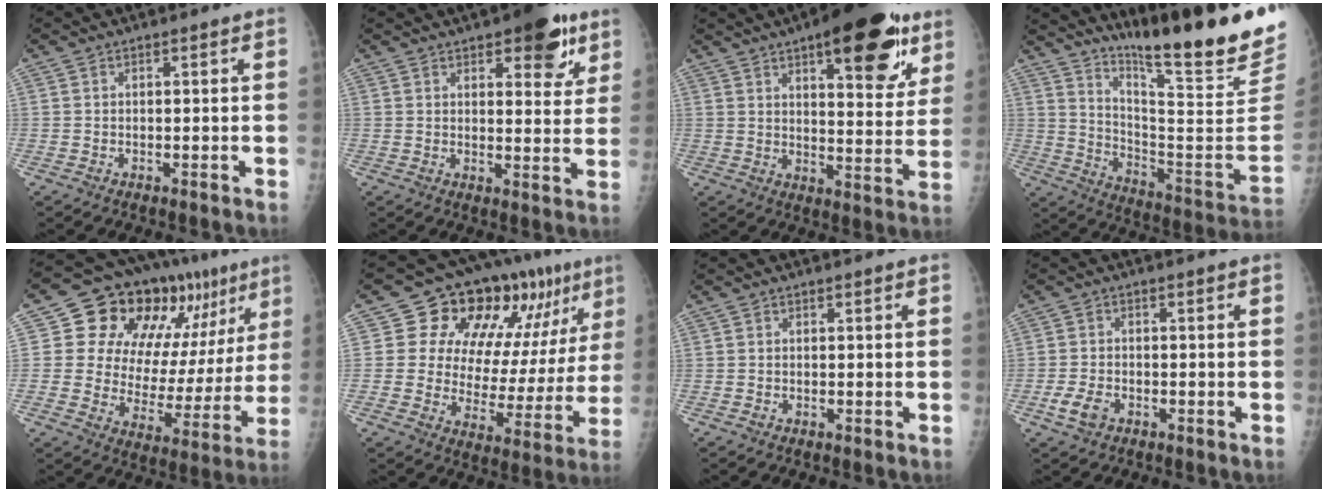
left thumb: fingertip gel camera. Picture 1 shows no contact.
{"total": 10.9, "force": [6.2, 4.5, 7.7], "torque": [-0.062, -0.024, 0.078]}
{"total": 20.9, "force": [11.4, 7.8, 15.7], "torque": [-0.175, -0.037, 0.157]}
{"total": 25.3, "force": [19.1, 1.6, 16.6], "torque": [-0.233, -0.135, 0.292]}
{"total": 22.7, "force": [11.3, 12.8, 15.0], "torque": [-0.158, -0.013, 0.173]}
{"total": 20.7, "force": [10.5, 10.8, 14.2], "torque": [-0.139, -0.022, 0.154]}
{"total": 0.0}
{"total": 3.9, "force": [-1.7, 2.6, 2.4], "torque": [-0.047, 0.004, -0.031]}